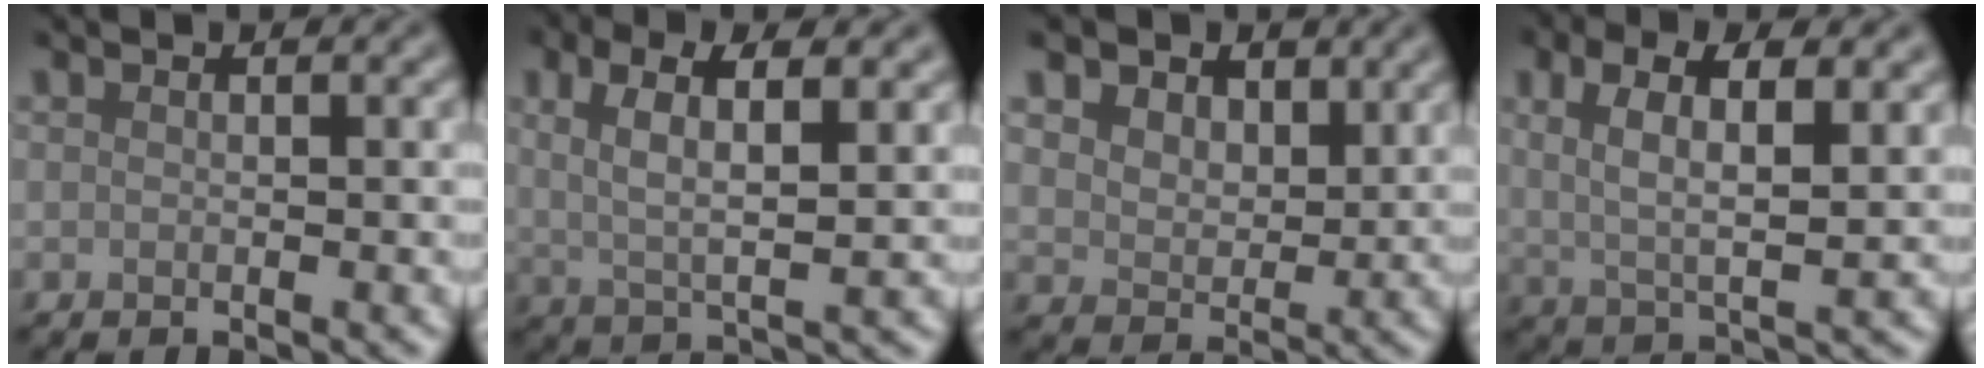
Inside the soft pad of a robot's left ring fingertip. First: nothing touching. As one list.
[{"total": 5.2, "force": [1.8, 1.8, 4.6], "torque": [-0.088, 0.002, 0.033]}, {"total": 6.7, "force": [4.1, 4.2, 3.2], "torque": [-0.084, -0.004, 0.067]}, {"total": 5.8, "force": [2.0, 2.2, 5.0], "torque": [-0.093, 0.000, 0.035]}]